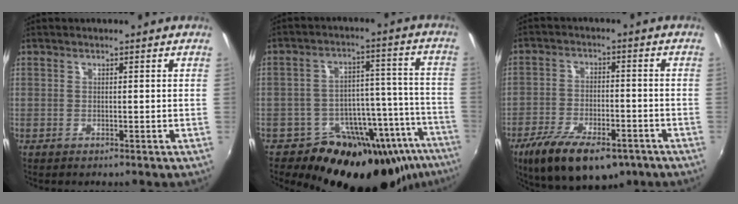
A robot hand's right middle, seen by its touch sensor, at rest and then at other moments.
{"total": 23.0, "force": [-17.1, 12.2, 9.5], "torque": [-0.132, 0.039, -0.224]}
{"total": 16.2, "force": [-10.4, 6.7, 10.5], "torque": [-0.211, -0.035, -0.166]}